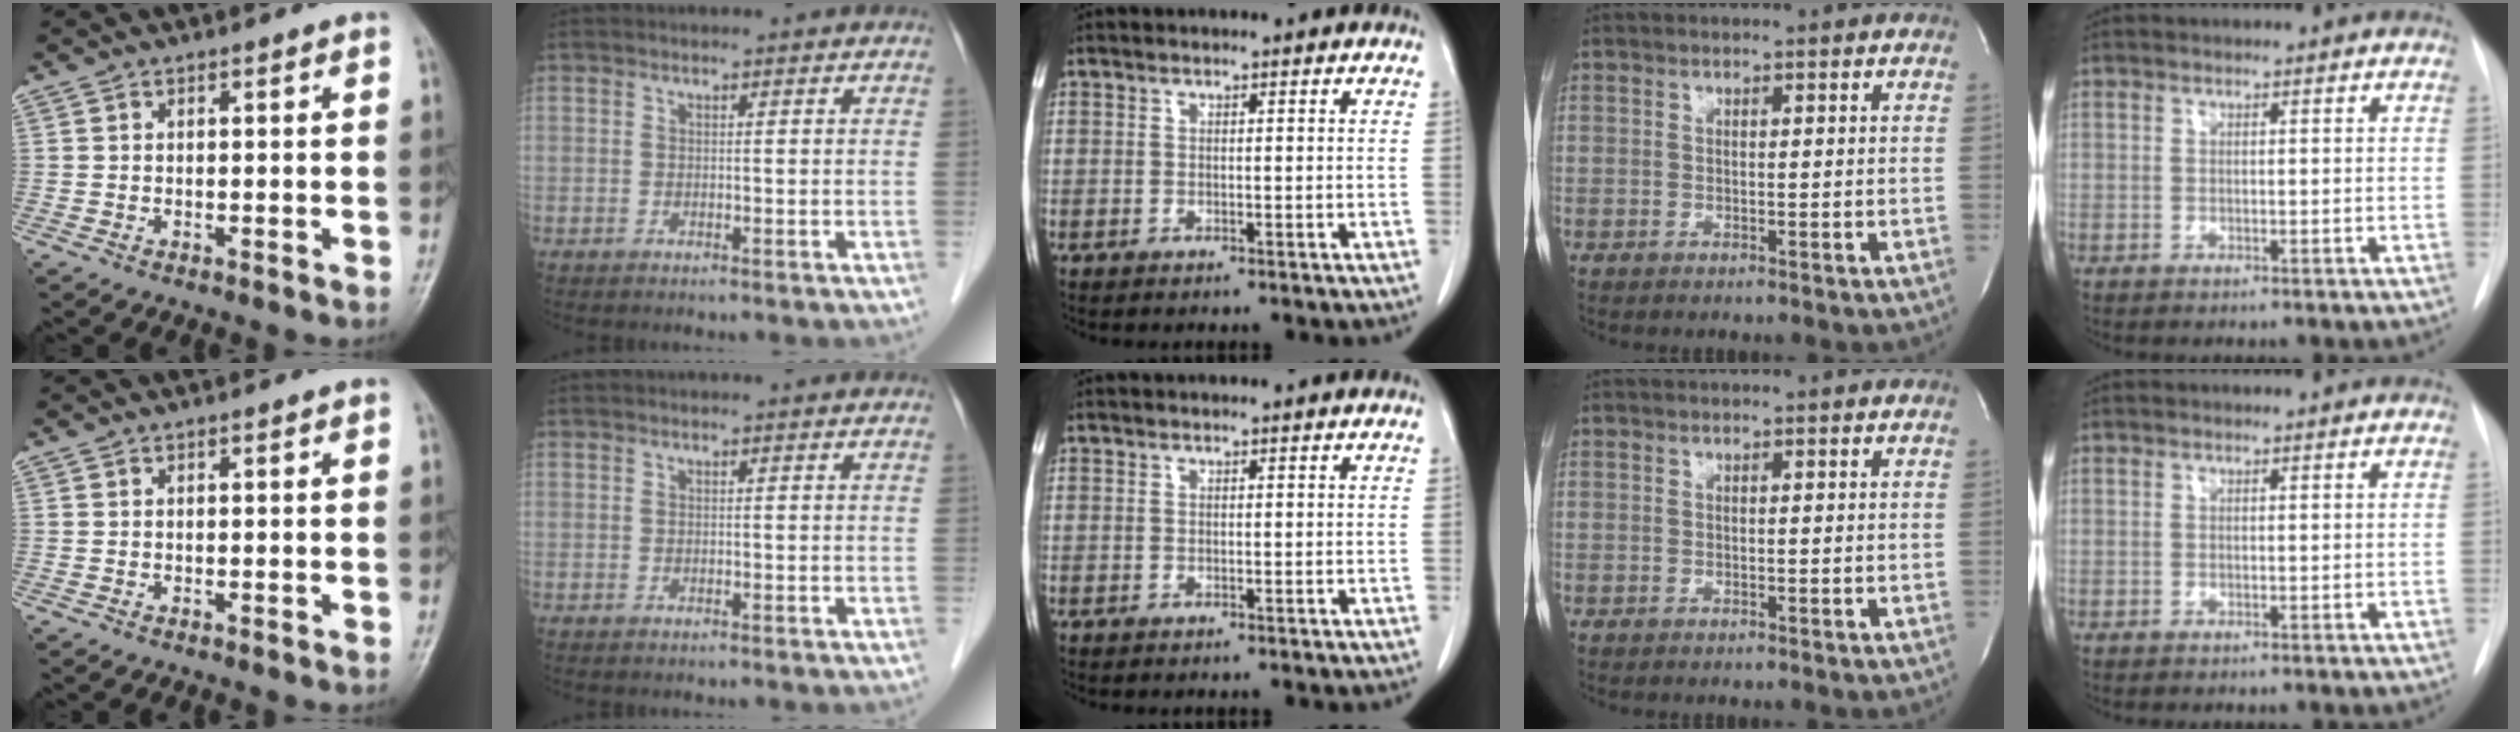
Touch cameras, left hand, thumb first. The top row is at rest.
{}